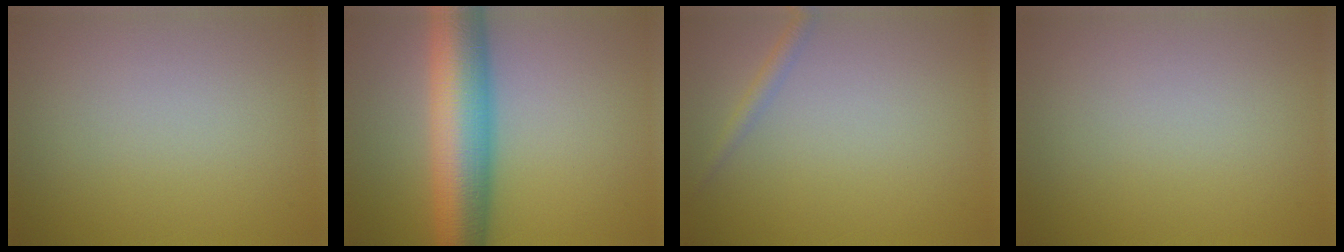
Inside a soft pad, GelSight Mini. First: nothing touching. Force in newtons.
{"total": 10.1, "press": 10.1, "slide": 0.1}
{"total": 1.2, "press": 1.2, "slide": 0.1}
{"total": 0.0}